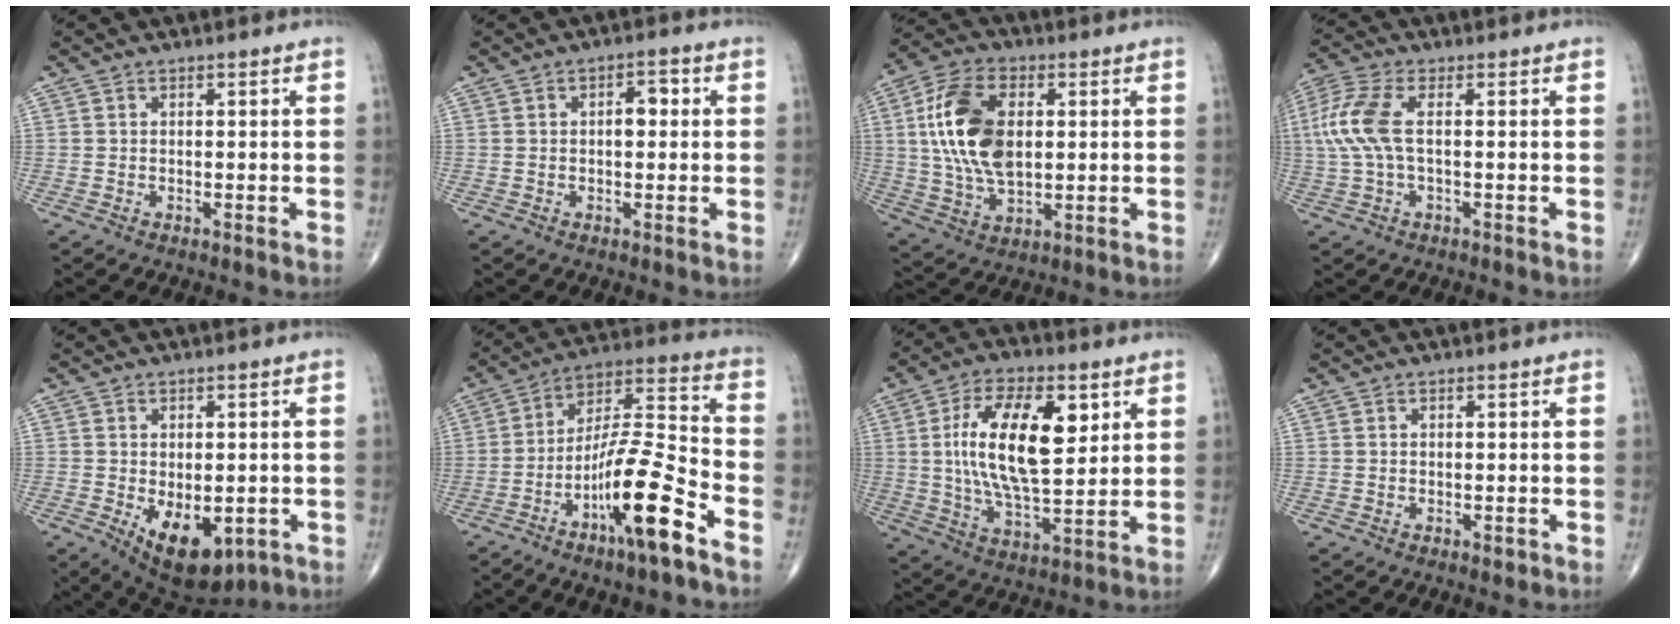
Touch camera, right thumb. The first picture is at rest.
{"total": 3.5, "force": [0.4, 1.8, 3.0], "torque": [-0.037, 0.009, 0.003]}
{"total": 16.1, "force": [2.4, 9.0, 13.1], "torque": [-0.254, 0.003, 0.047]}
{"total": 10.4, "force": [0.0, 4.5, 9.4], "torque": [-0.238, 0.022, -0.004]}
{"total": 11.6, "force": [-3.7, 6.4, 8.9], "torque": [-0.117, -0.008, -0.036]}
{"total": 16.7, "force": [-8.9, 2.5, 13.9], "torque": [-0.262, 0.060, -0.155]}
{"total": 18.2, "force": [4.4, 8.0, 15.7], "torque": [-0.270, -0.012, 0.080]}
{"total": 0.7, "force": [-0.4, 0.3, 0.5], "torque": [-0.007, -0.002, -0.005]}